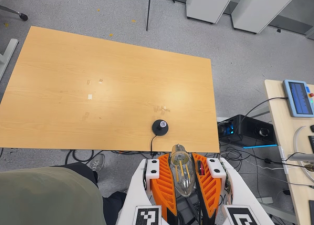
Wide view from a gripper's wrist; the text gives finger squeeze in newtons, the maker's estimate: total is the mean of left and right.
{"total": 22.5, "left": 25.2, "right": 19.8}